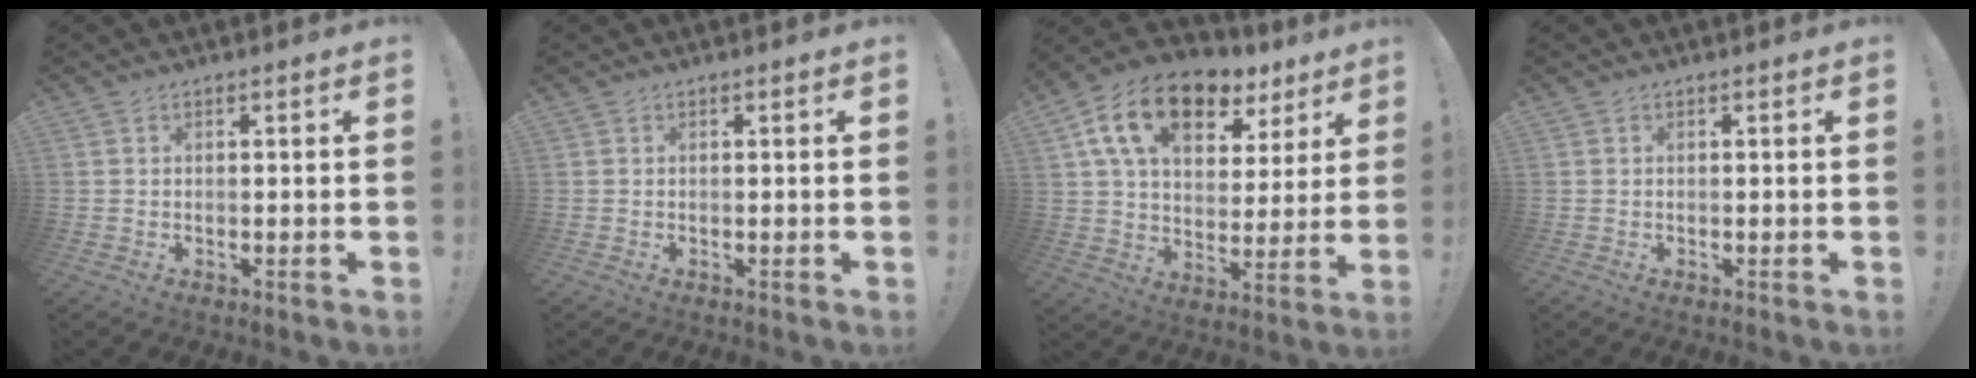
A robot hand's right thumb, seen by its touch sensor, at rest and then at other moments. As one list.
[{"total": 0.0}, {"total": 17.7, "force": [10.1, 10.1, 10.5], "torque": [-0.184, -0.043, 0.183]}, {"total": 0.0}]